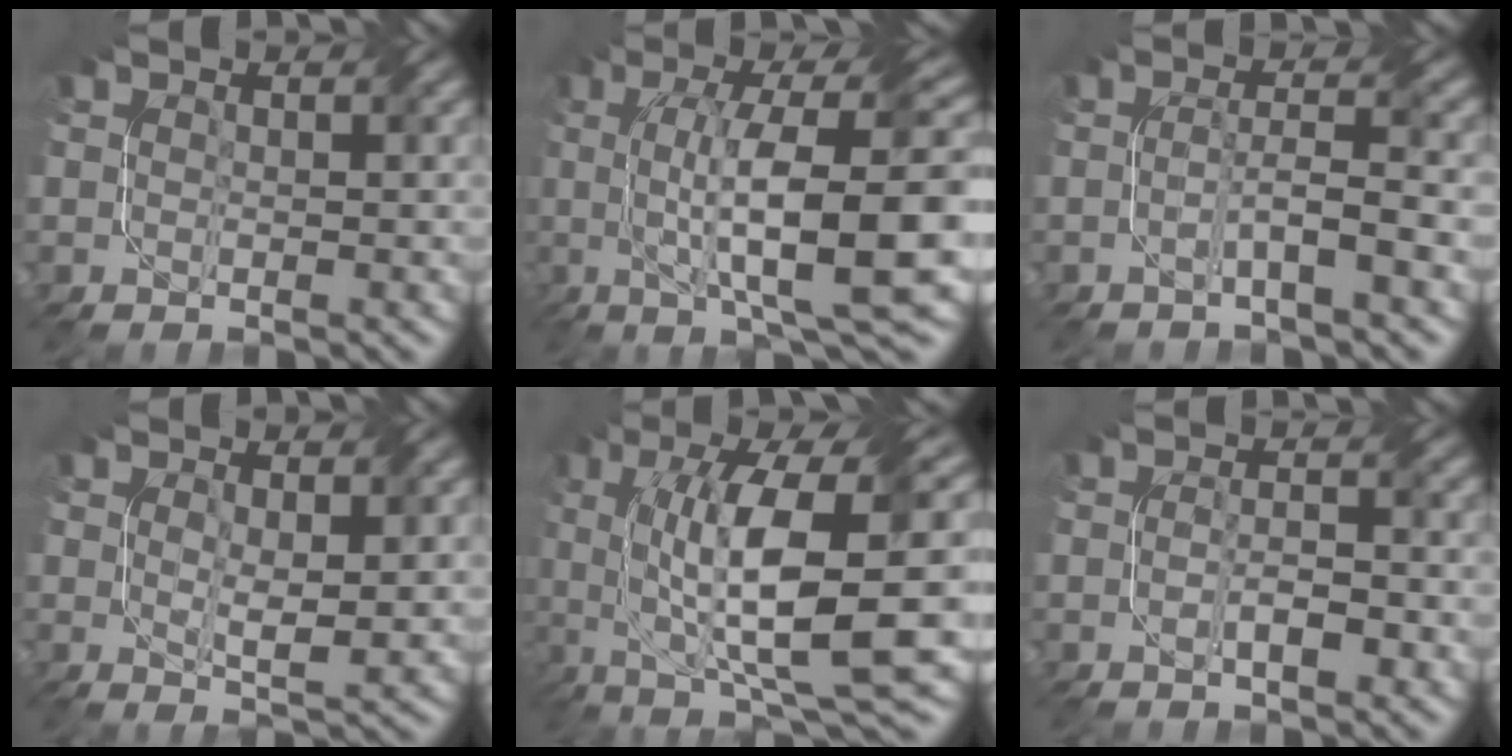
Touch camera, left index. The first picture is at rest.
{"total": 12.6, "force": [0.4, 2.9, 12.3], "torque": [-0.182, 0.010, 0.011]}
{"total": 2.8, "force": [-1.1, 0.1, 2.6], "torque": [-0.048, 0.011, -0.027]}
{"total": 2.7, "force": [0.7, 0.7, 2.5], "torque": [-0.047, -0.008, 0.015]}
{"total": 13.7, "force": [0.7, 3.5, 13.2], "torque": [-0.213, -0.001, 0.019]}
{"total": 2.4, "force": [-0.9, 0.6, 2.2], "torque": [-0.042, 0.002, -0.016]}